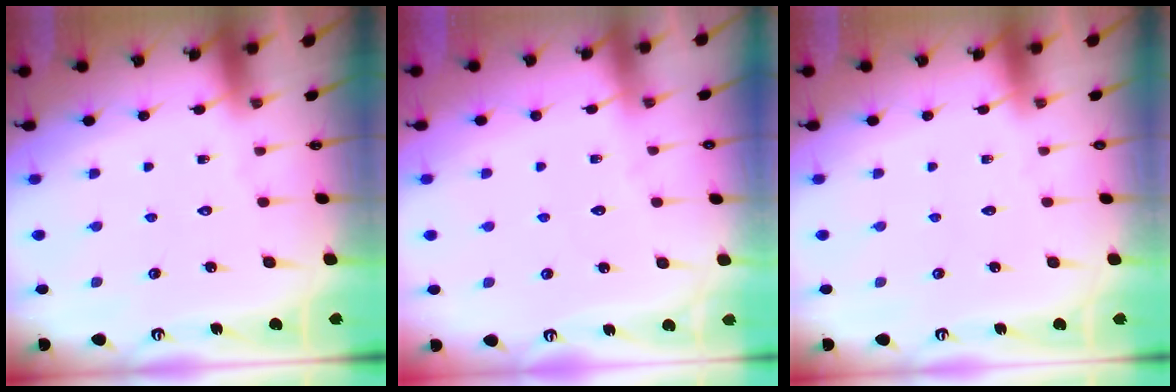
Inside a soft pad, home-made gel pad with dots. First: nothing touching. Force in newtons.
{"total": 2.0, "press": 2.0, "slide": 0.3}
{"total": 0.0}